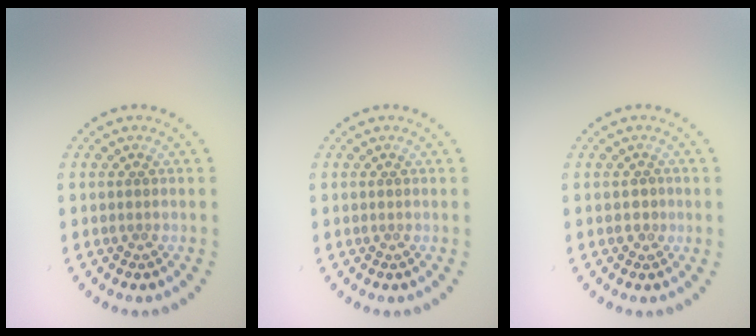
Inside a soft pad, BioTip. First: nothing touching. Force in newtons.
{"total": 0.0}
{"total": 0.9, "press": 0.8, "slide": 0.5}